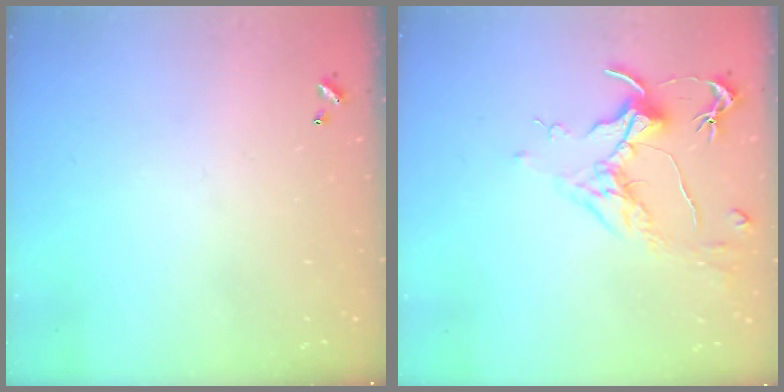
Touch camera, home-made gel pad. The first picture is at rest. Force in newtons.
{"total": 1.6, "press": 1.4, "slide": 0.9}